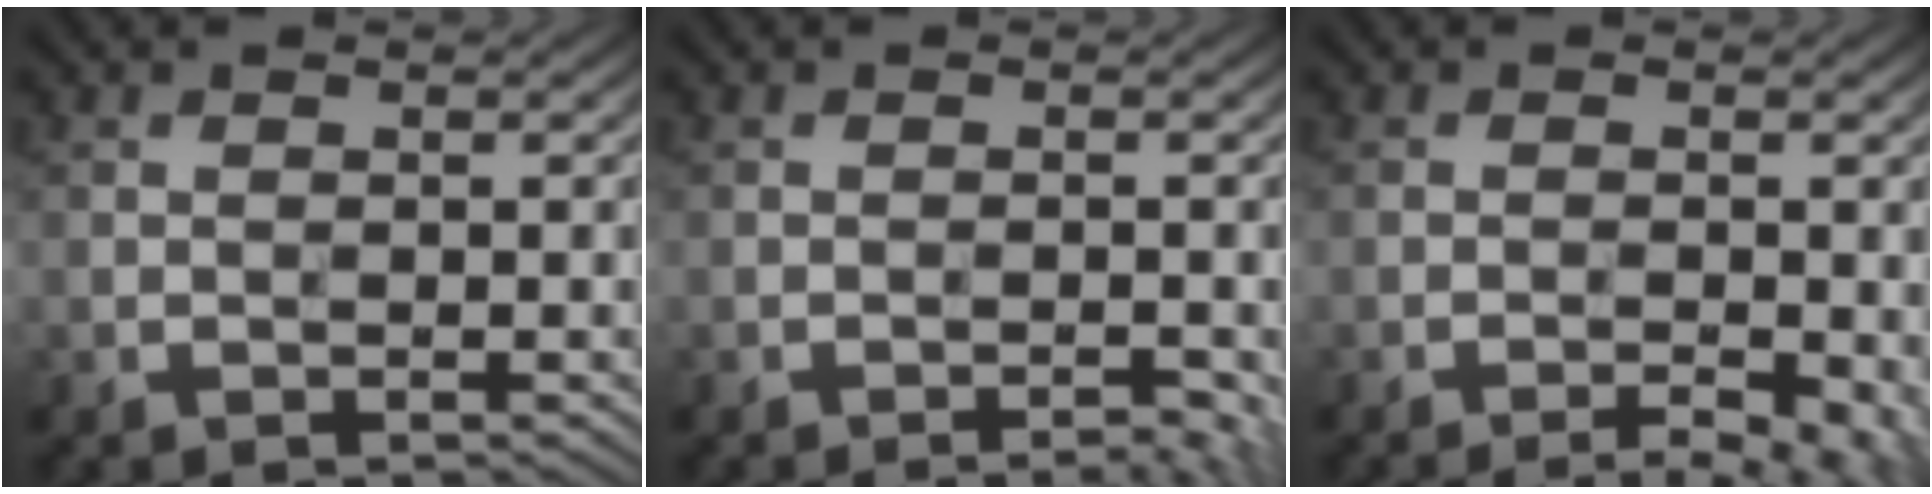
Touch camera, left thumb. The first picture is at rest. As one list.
[{"total": 2.0, "force": [-1.4, 0.4, 1.4], "torque": [-0.017, 0.002, -0.019]}, {"total": 4.7, "force": [-2.7, 1.0, 3.7], "torque": [-0.049, -0.004, -0.036]}]